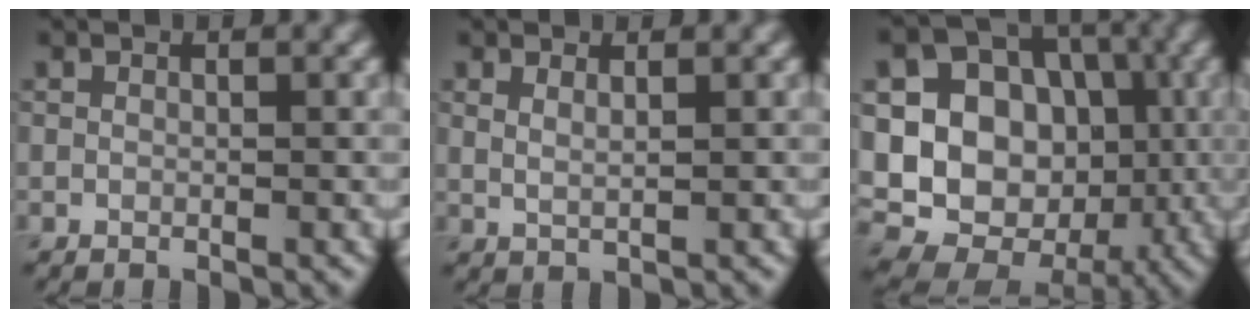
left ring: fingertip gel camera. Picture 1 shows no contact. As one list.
[{"total": 1.3, "force": [0.8, 0.5, 0.9], "torque": [-0.013, -0.003, 0.011]}, {"total": 15.6, "force": [-0.7, 13.5, 7.7], "torque": [-0.160, 0.027, -0.022]}]